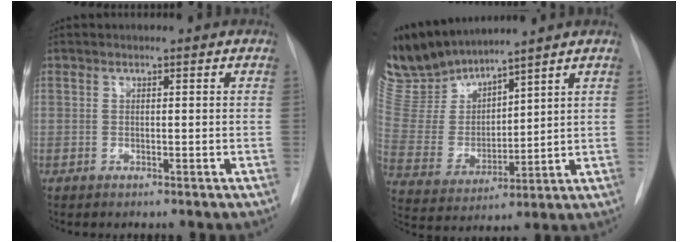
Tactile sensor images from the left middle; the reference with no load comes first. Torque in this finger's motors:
{"motor_torque": [0.29, -0.37, 0.12, 0.00]}